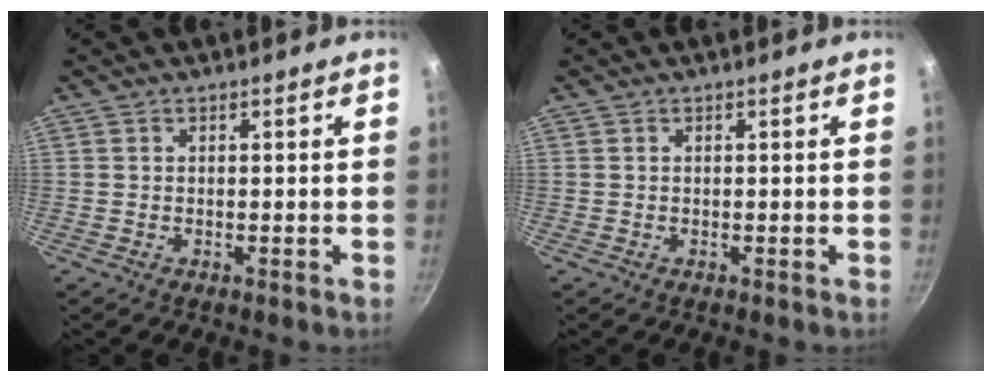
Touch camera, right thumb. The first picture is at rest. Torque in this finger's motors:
{"motor_torque": [-0.01, -0.01, 0.01, 0.01, 0.00]}